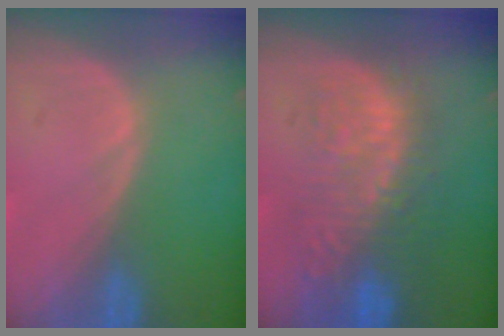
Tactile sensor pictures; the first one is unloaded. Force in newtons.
{"total": 10.5, "press": 9.5, "slide": 4.4}